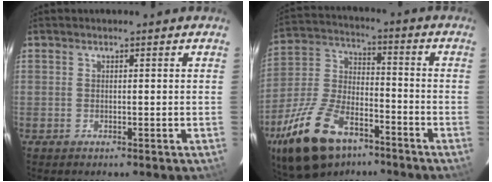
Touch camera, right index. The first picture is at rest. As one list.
[{"total": 21.4, "force": [-13.2, 10.9, 12.9], "torque": [-0.276, -0.005, -0.230]}]